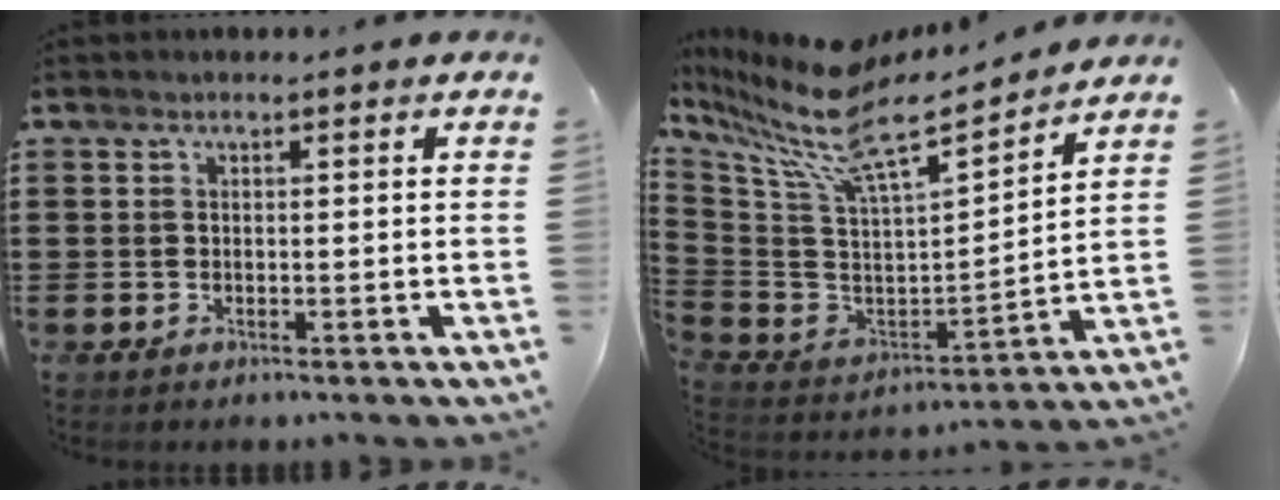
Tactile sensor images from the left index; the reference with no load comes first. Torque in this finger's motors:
{"motor_torque": [1.10, 1.03, 0.57, 0.21]}